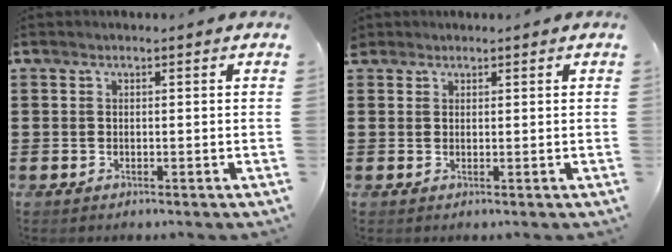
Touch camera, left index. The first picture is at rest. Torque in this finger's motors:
{"motor_torque": [0.13, -0.07, 0.00, -0.02]}